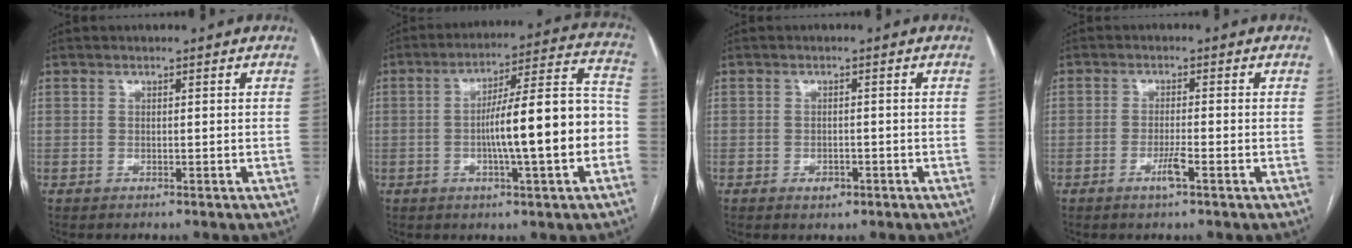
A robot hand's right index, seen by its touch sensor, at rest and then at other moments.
{"total": 15.3, "force": [-3.0, 1.2, 14.9], "torque": [-0.225, 0.027, -0.046]}
{"total": 1.9, "force": [-1.0, 1.2, 1.1], "torque": [-0.014, 0.003, -0.010]}
{"total": 2.9, "force": [-1.4, -0.2, 2.5], "torque": [-0.051, -0.005, -0.029]}